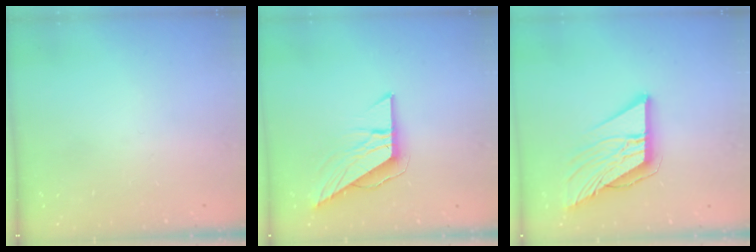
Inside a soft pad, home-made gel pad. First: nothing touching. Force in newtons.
{"total": 8.7, "press": 8.7, "slide": 0.7}
{"total": 11.3, "press": 11.2, "slide": 1.5}